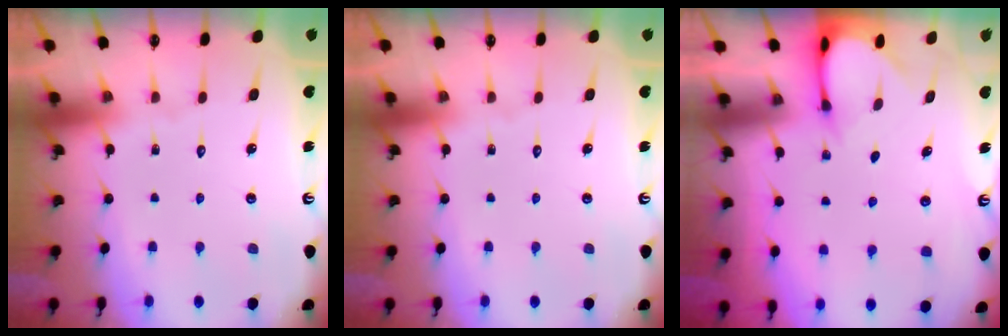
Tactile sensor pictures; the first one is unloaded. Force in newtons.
{"total": 0.0}
{"total": 3.1, "press": 3.1, "slide": 0.2}